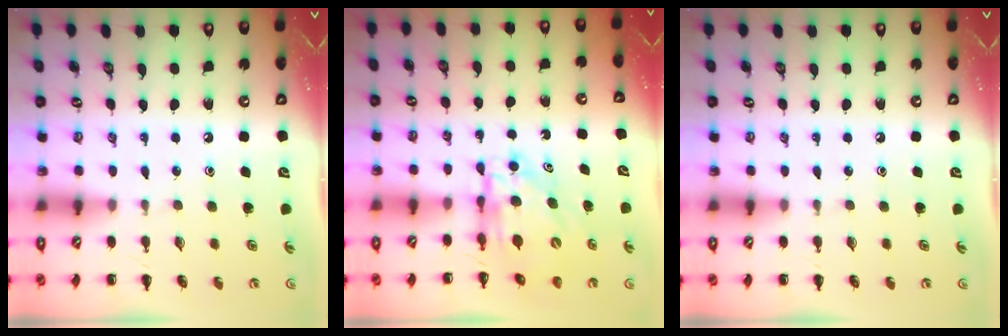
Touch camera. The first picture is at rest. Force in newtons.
{"total": 5.9, "press": 5.9, "slide": 0.5}
{"total": 0.0}